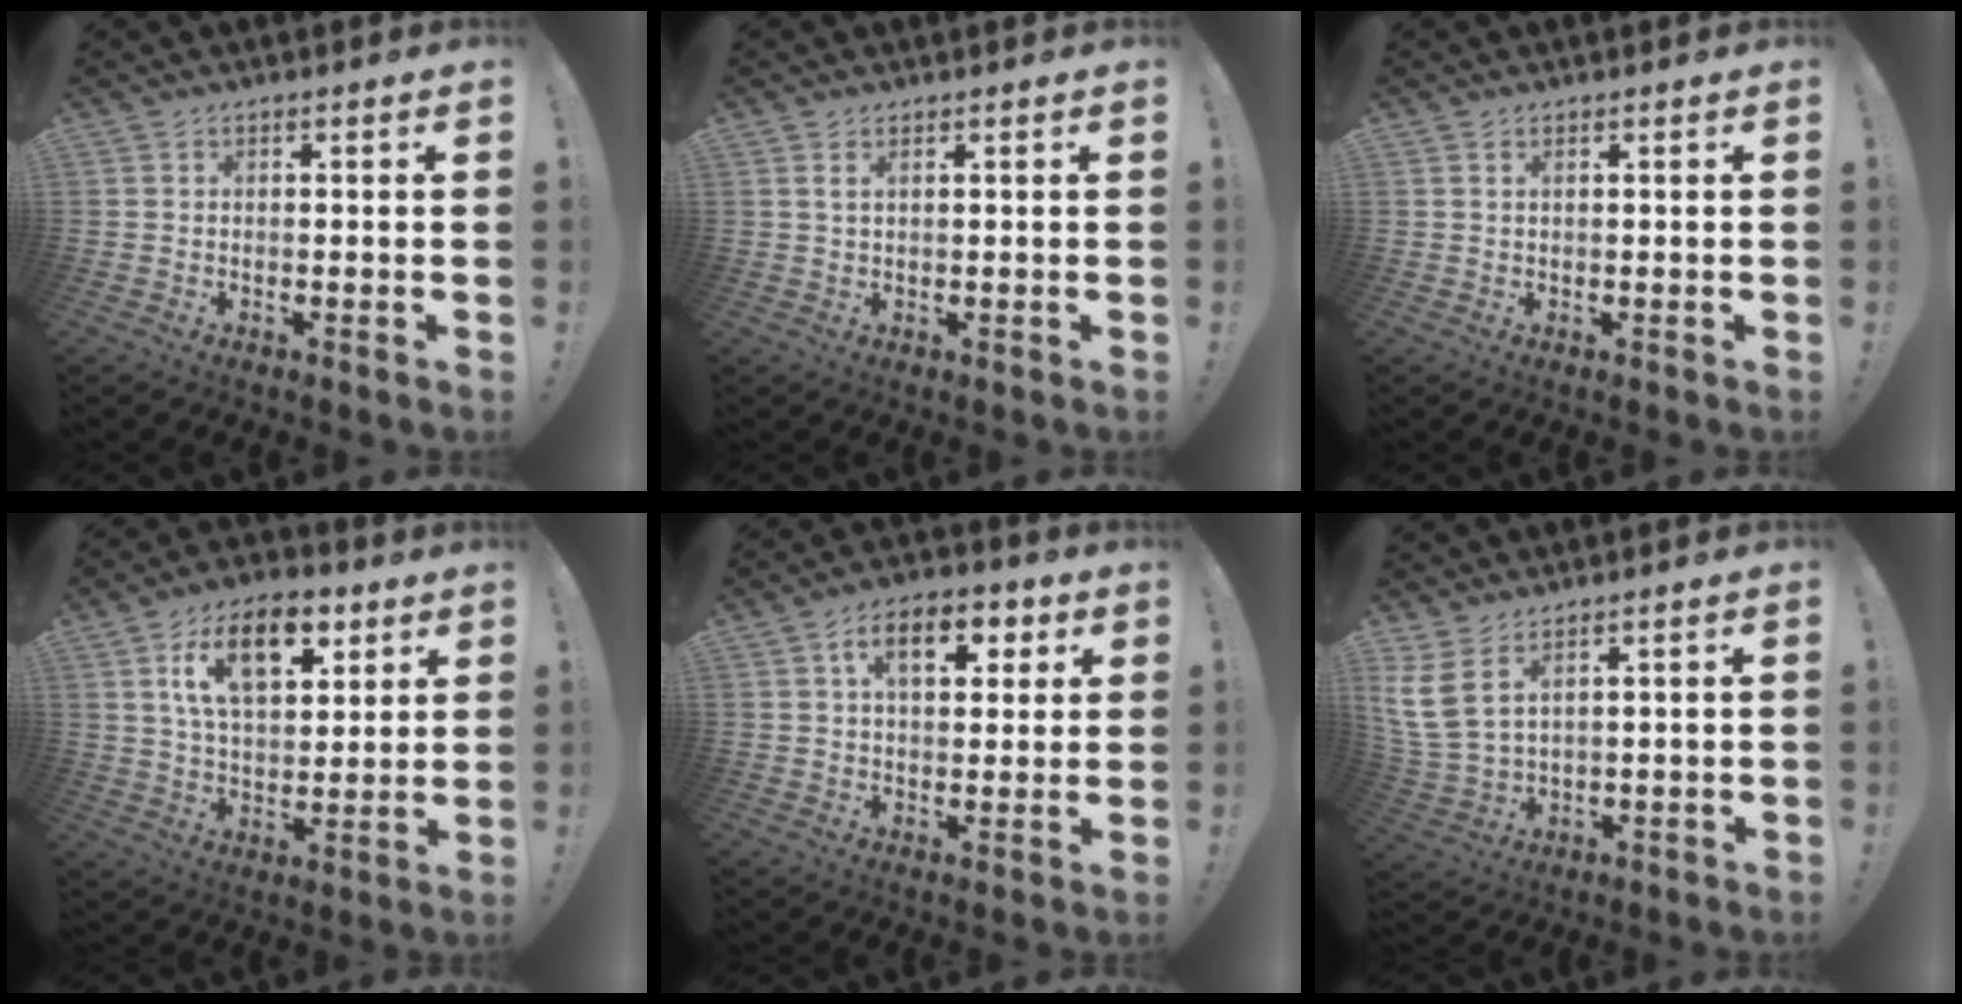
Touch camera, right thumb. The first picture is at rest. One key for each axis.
{"total": 1.7, "fx": 0.9, "fy": 0.6, "fz": 1.3, "tx": -0.029, "ty": 0.000, "tz": 0.017}
{"total": 0.6, "fx": 0.4, "fy": 0.2, "fz": 0.4, "tx": -0.008, "ty": 0.000, "tz": 0.009}
{"total": 16.3, "fx": 7.6, "fy": 8.8, "fz": 11.4, "tx": -0.181, "ty": -0.013, "tz": 0.133}
{"total": 11.6, "fx": 4.2, "fy": 6.5, "fz": 8.6, "tx": -0.122, "ty": 0.006, "tz": 0.068}
{"total": 8.2, "fx": 4.7, "fy": 3.5, "fz": 5.6, "tx": -0.135, "ty": -0.019, "tz": 0.097}